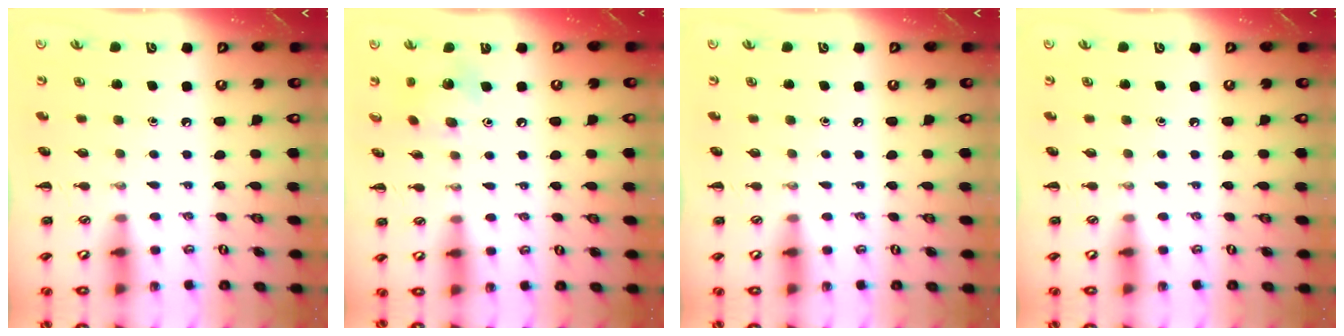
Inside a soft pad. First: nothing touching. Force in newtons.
{"total": 6.6, "press": 6.4, "slide": 1.4}
{"total": 0.0}
{"total": 0.0}